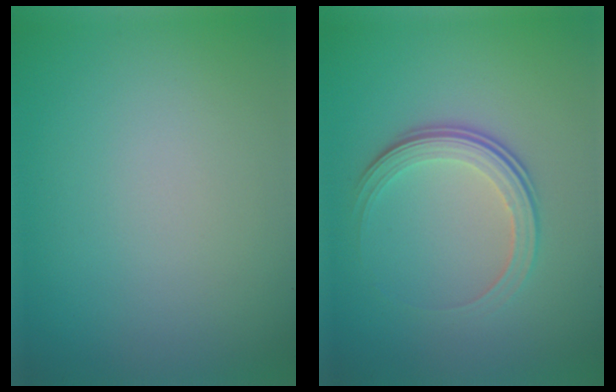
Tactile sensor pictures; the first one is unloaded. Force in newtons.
{"total": 3.7, "press": 2.5, "slide": 2.8}